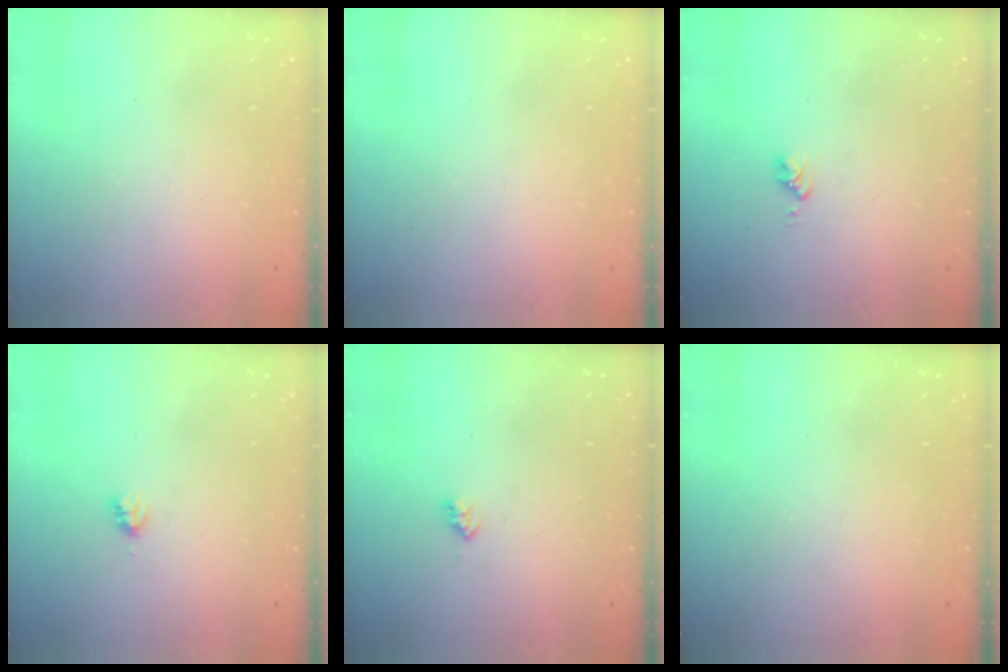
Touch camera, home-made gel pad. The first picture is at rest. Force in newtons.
{"total": 0.0}
{"total": 2.8, "press": 2.8, "slide": 0.4}
{"total": 2.2, "press": 2.2, "slide": 0.3}
{"total": 2.6, "press": 2.5, "slide": 0.4}
{"total": 0.0}